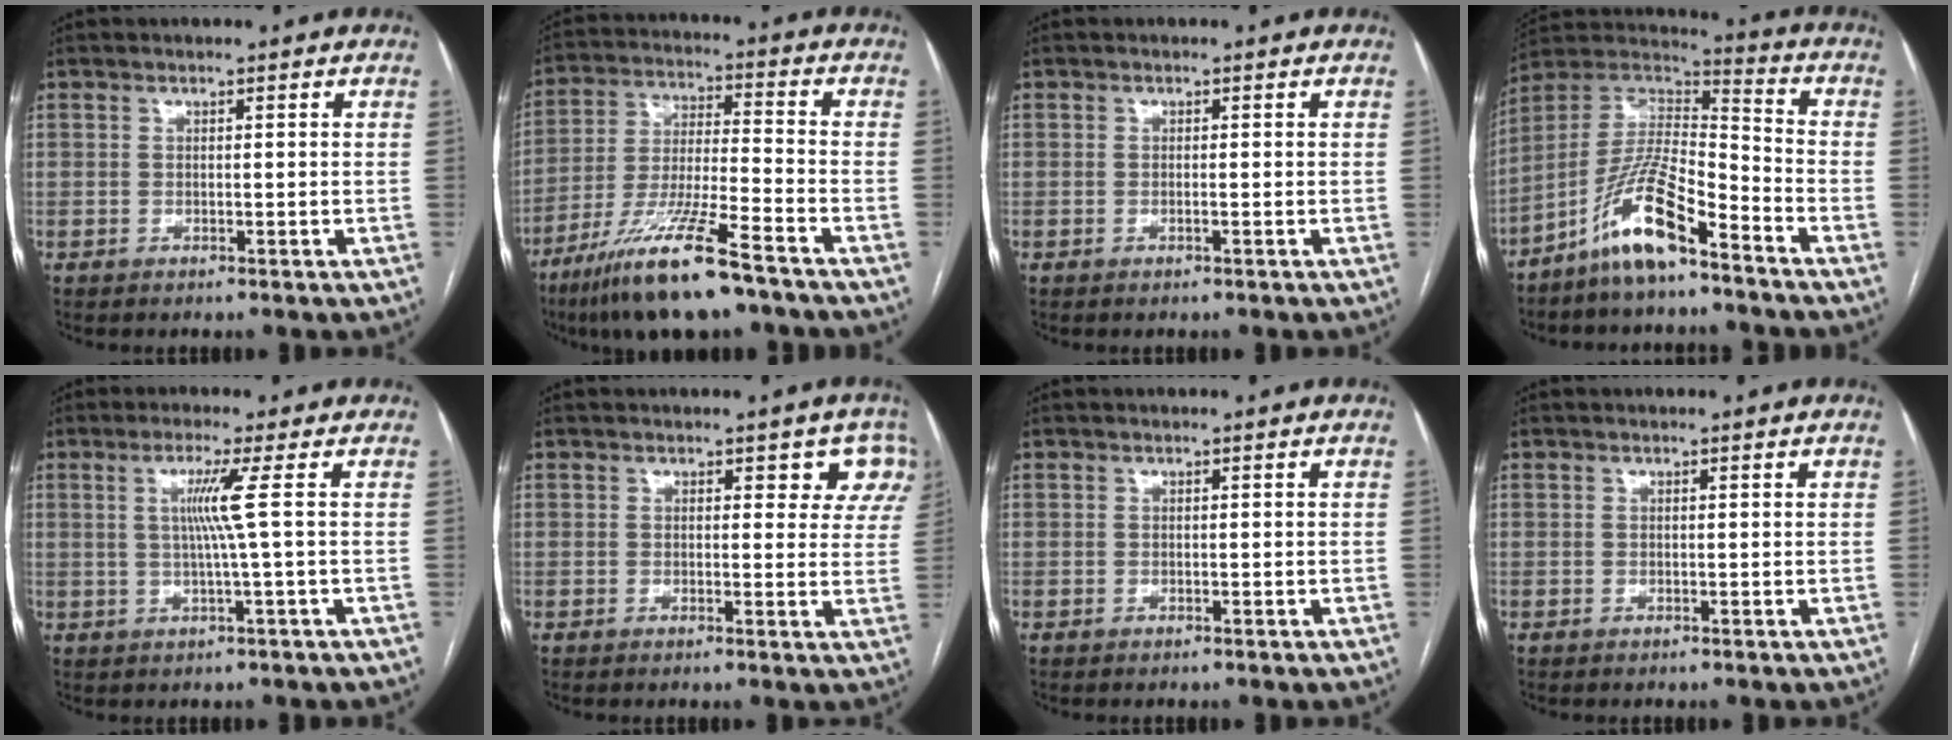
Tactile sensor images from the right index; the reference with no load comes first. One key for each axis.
{"total": 15.3, "fx": -10.4, "fy": 1.2, "fz": 11.1, "tx": -0.232, "ty": -0.036, "tz": -0.191}
{"total": 0.0}
{"total": 12.9, "fx": -8.5, "fy": 2.2, "fz": 9.4, "tx": -0.189, "ty": 0.013, "tz": -0.160}
{"total": 4.6, "fx": 0.7, "fy": -1.7, "fz": 4.2, "tx": -0.086, "ty": -0.003, "tz": 0.016}
{"total": 5.4, "fx": 3.6, "fy": 3.1, "fz": 2.5, "tx": 0.002, "ty": -0.003, "tz": 0.022}
{"total": 0.0}
{"total": 0.0}